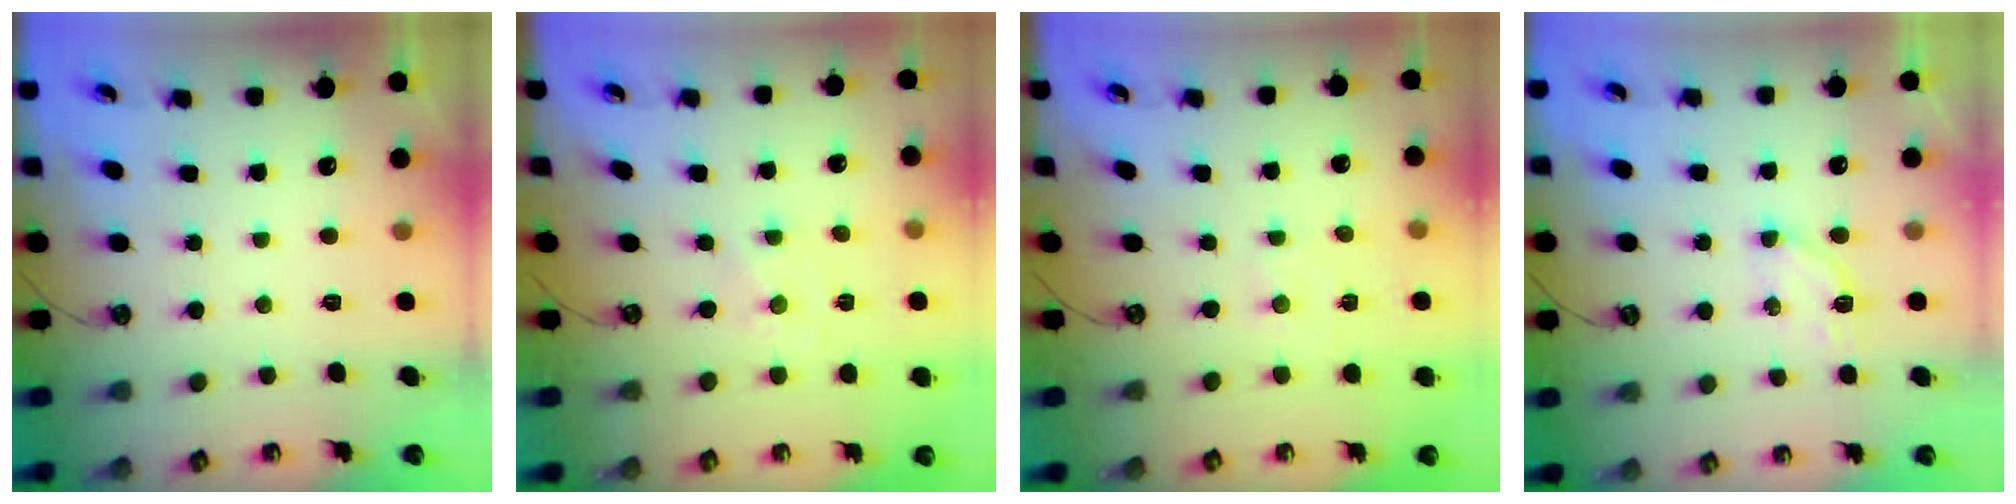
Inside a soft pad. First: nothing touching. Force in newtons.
{"total": 0.0}
{"total": 2.4, "press": 2.4, "slide": 0.5}
{"total": 4.2, "press": 4.1, "slide": 0.5}